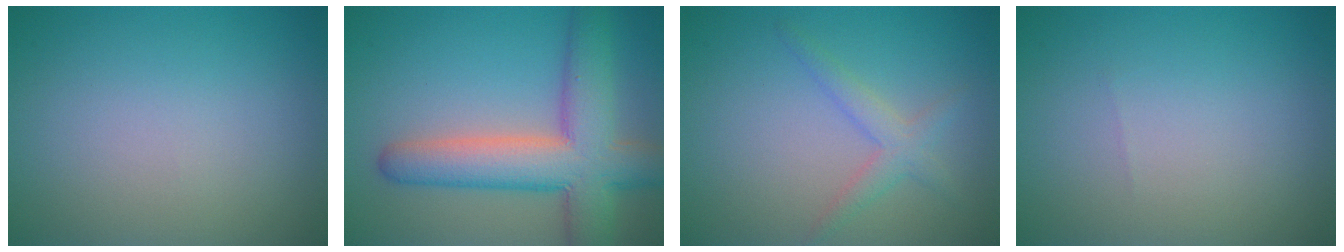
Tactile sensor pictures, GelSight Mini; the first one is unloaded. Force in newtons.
{"total": 8.7, "press": 8.7, "slide": 0.3}
{"total": 2.1, "press": 2.1, "slide": 0.1}
{"total": 0.0}